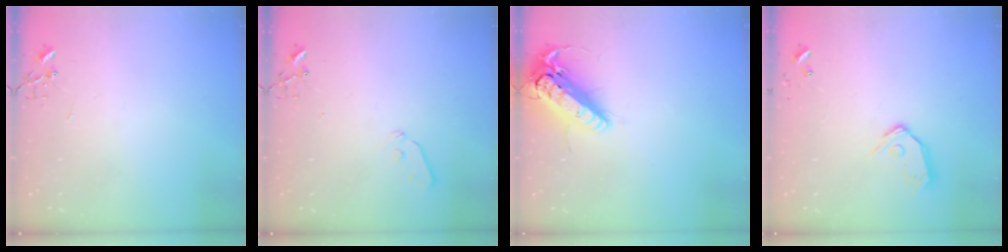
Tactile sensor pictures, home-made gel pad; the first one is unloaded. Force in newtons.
{"total": 5.0, "press": 5.0, "slide": 0.6}
{"total": 17.8, "press": 17.5, "slide": 3.4}
{"total": 10.1, "press": 10.1, "slide": 1.2}